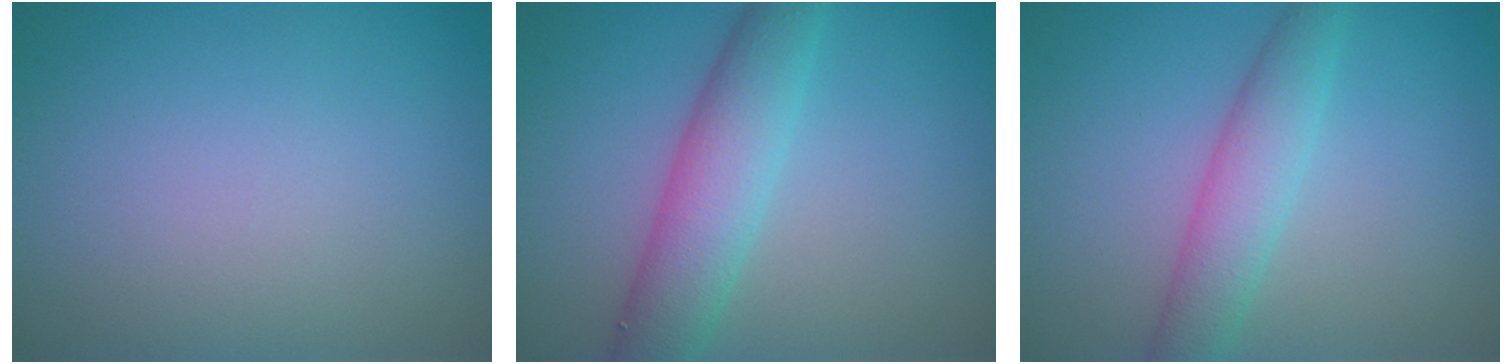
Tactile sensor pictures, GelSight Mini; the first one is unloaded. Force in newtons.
{"total": 5.3, "press": 5.3, "slide": 0.2}
{"total": 3.8, "press": 3.8, "slide": 0.1}